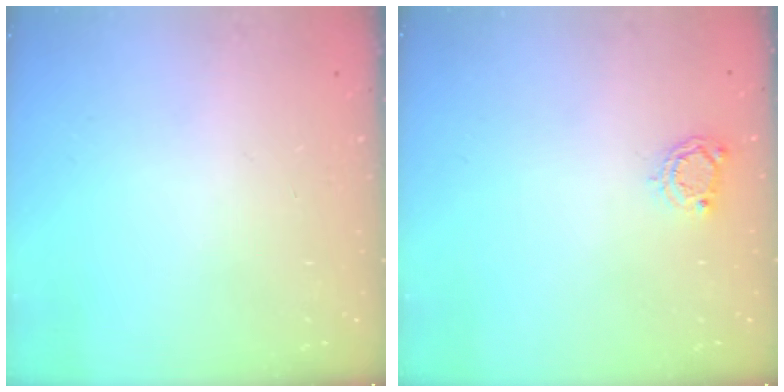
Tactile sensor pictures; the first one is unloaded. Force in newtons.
{"total": 4.0, "press": 4.0, "slide": 0.2}